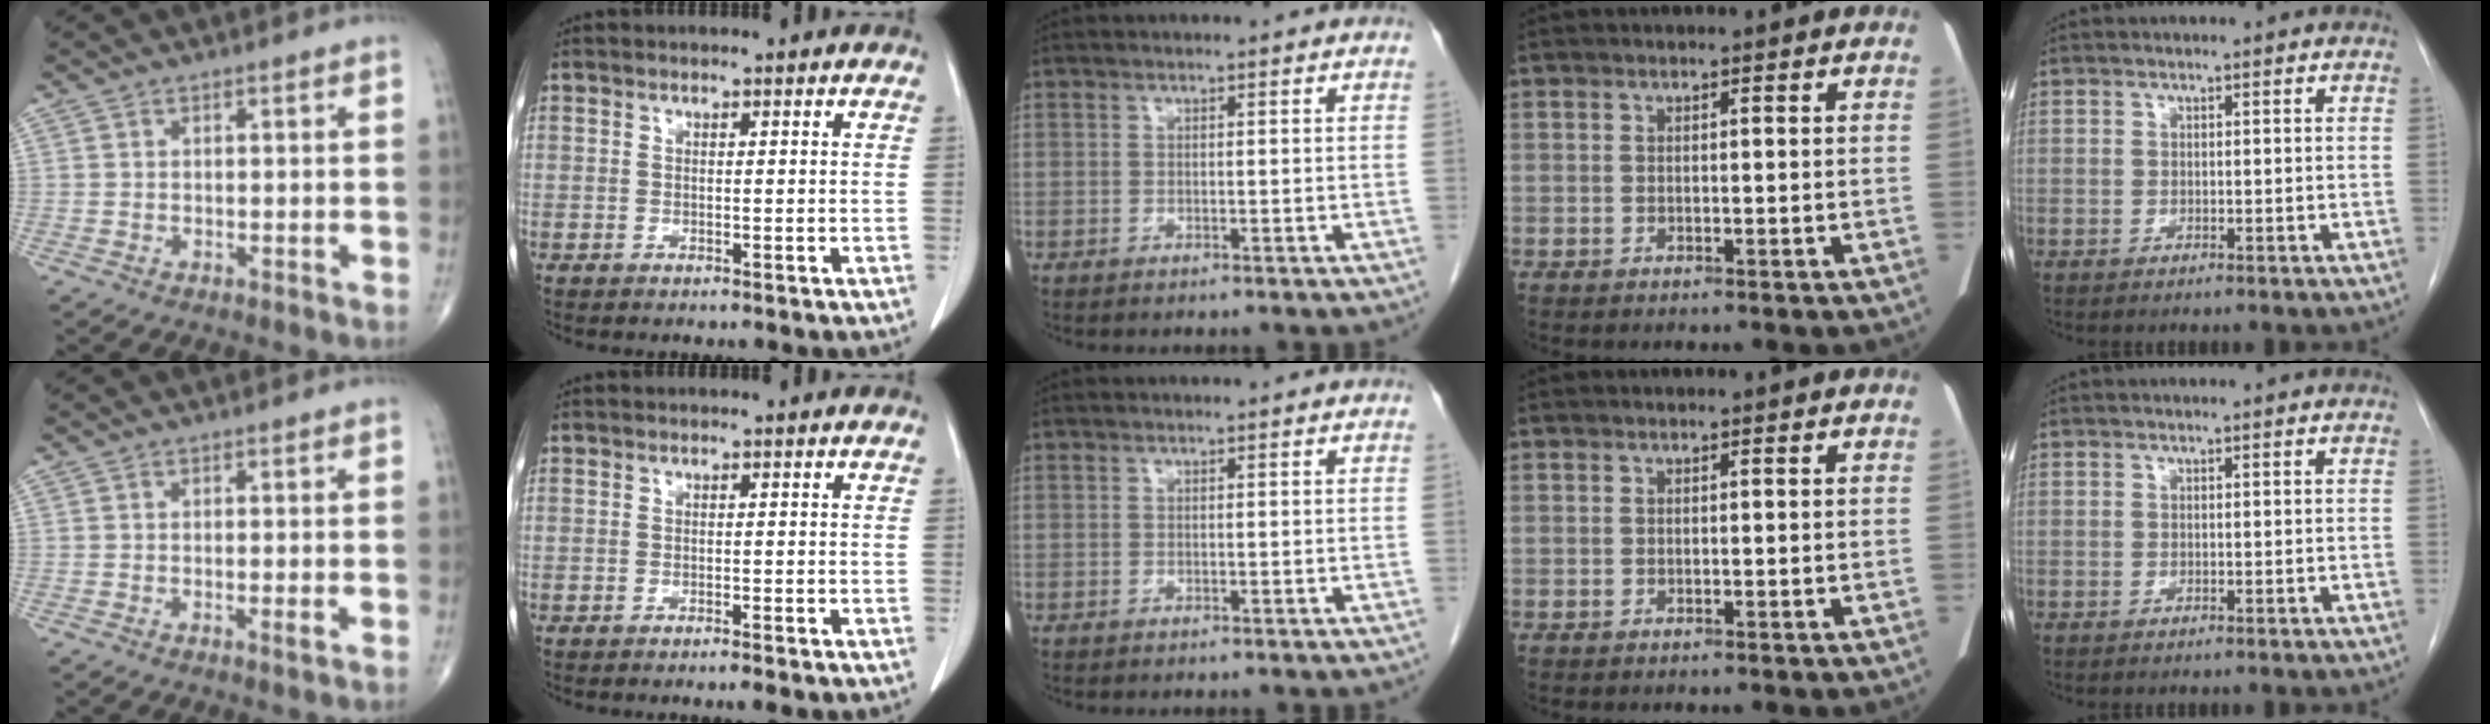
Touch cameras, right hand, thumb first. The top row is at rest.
{"thumb": {"total": 1.3, "force": [-0.3, 0.1, 1.2], "torque": [-0.023, -0.006, -0.008]}, "index": {"total": 1.2, "force": [-0.9, 0.0, 0.7], "torque": [-0.016, -0.002, -0.013]}}